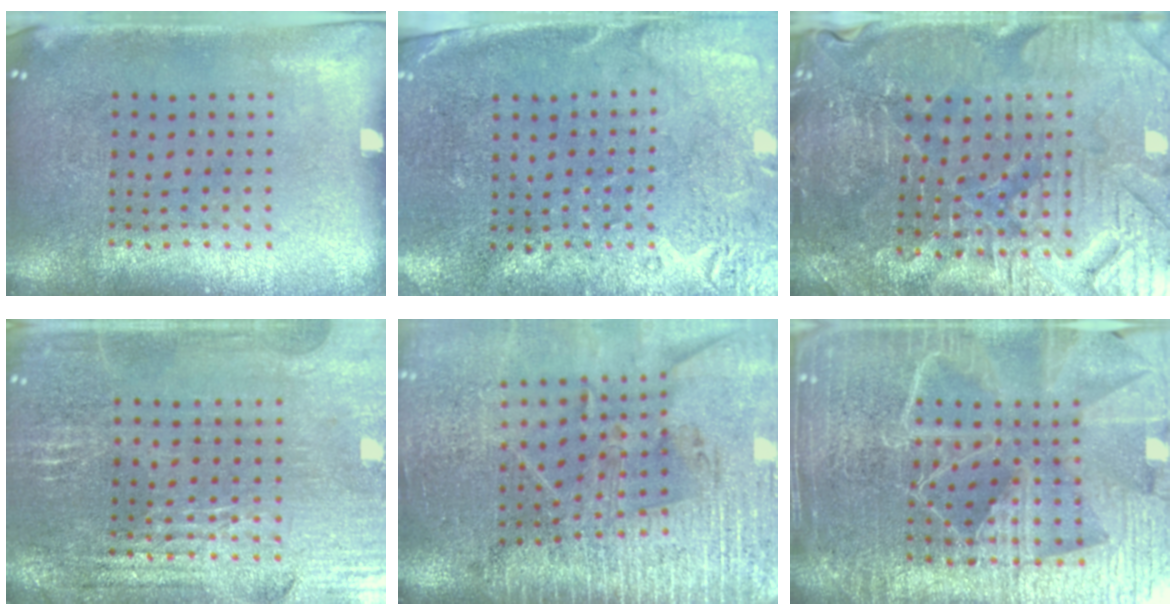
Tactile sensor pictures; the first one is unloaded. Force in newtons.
{"total": 2.7, "press": 2.3, "slide": 1.5}
{"total": 4.0, "press": 4.0, "slide": 0.7}
{"total": 2.8, "press": 2.7, "slide": 0.5}
{"total": 3.5, "press": 3.2, "slide": 1.4}
{"total": 6.3, "press": 5.5, "slide": 3.1}